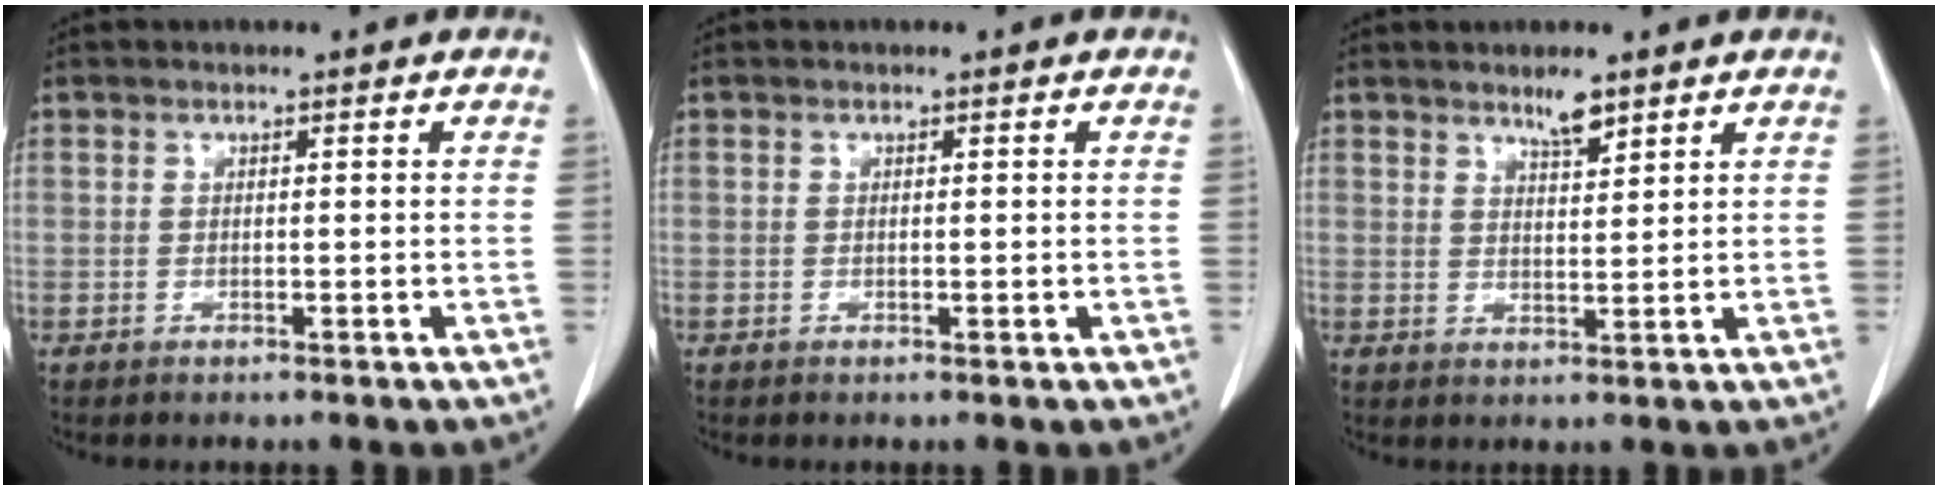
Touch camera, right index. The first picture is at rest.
{"total": 0.5, "force": [0.0, 0.1, 0.5], "torque": [-0.006, -0.001, 0.004]}
{"total": 3.3, "force": [2.6, 0.6, 1.9], "torque": [-0.034, -0.003, 0.046]}